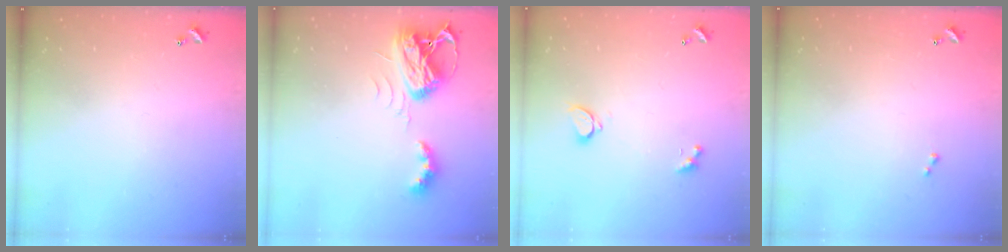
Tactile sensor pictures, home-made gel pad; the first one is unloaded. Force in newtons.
{"total": 7.9, "press": 7.9, "slide": 0.8}
{"total": 2.2, "press": 2.0, "slide": 0.9}
{"total": 0.0}